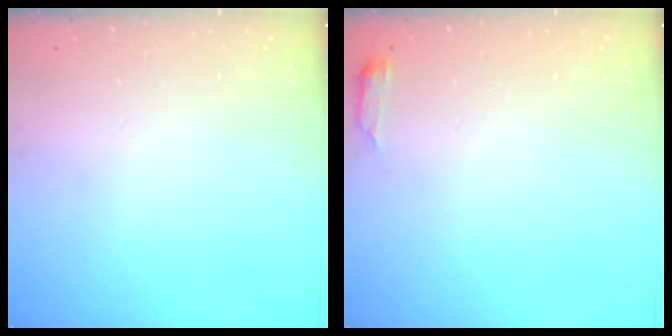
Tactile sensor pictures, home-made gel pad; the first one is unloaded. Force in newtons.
{"total": 2.6, "press": 2.6, "slide": 0.5}